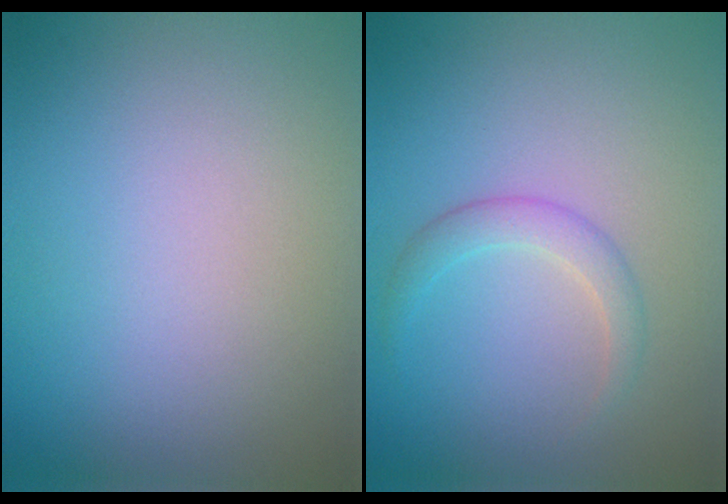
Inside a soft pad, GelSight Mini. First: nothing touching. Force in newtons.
{"total": 2.0, "press": 2.0, "slide": 0.0}